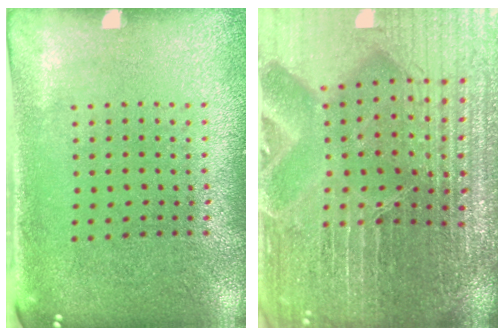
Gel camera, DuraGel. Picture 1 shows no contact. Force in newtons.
{"total": 5.5, "press": 5.1, "slide": 1.9}